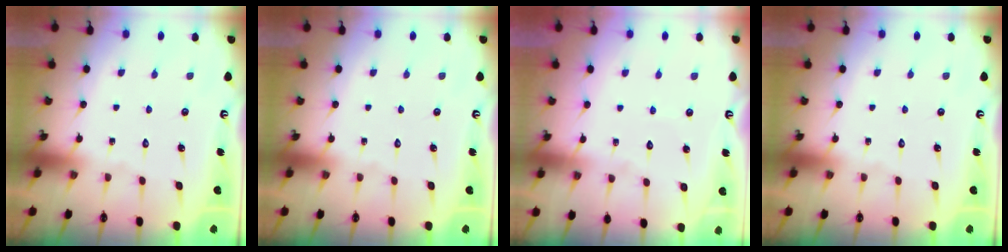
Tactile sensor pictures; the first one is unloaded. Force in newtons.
{"total": 0.0}
{"total": 2.7, "press": 2.7, "slide": 0.2}
{"total": 0.0}